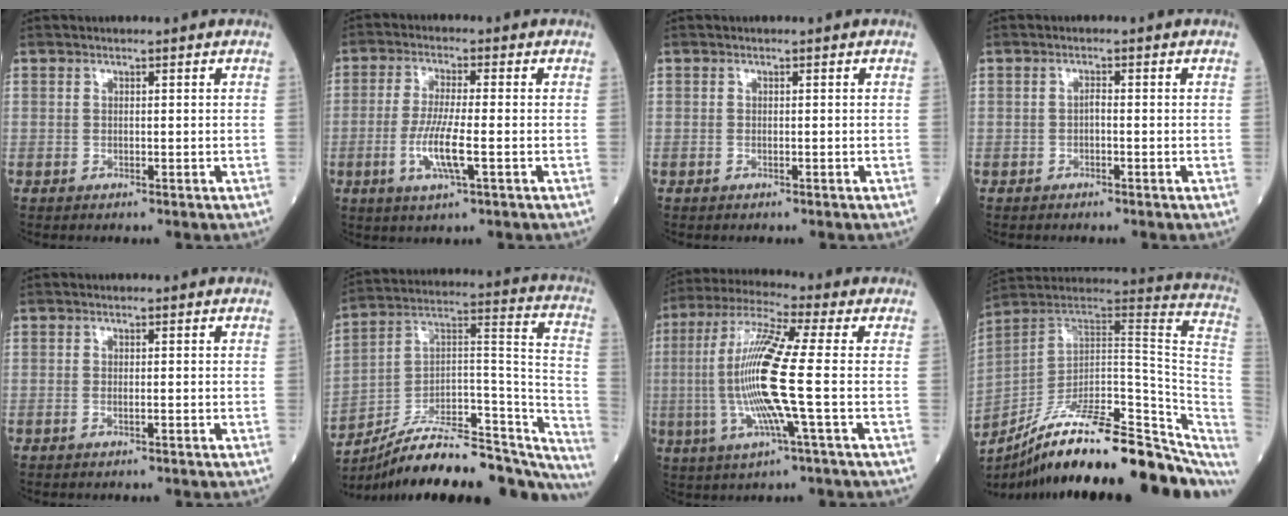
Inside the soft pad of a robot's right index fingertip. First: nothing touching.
{"total": 7.0, "force": [-1.9, 0.3, 6.7], "torque": [-0.136, -0.011, -0.039]}
{"total": 0.0}
{"total": 0.8, "force": [-0.3, 0.2, 0.7], "torque": [-0.011, 0.003, -0.009]}
{"total": 0.6, "force": [-0.4, 0.0, 0.5], "torque": [-0.013, -0.001, -0.006]}
{"total": 28.2, "force": [-23.5, 7.2, 13.8], "torque": [-0.151, 0.037, -0.346]}
{"total": 14.0, "force": [-1.5, -0.5, 13.9], "torque": [-0.287, -0.001, -0.041]}
{"total": 26.0, "force": [-18.3, 6.6, 17.2], "torque": [-0.188, 0.028, -0.279]}